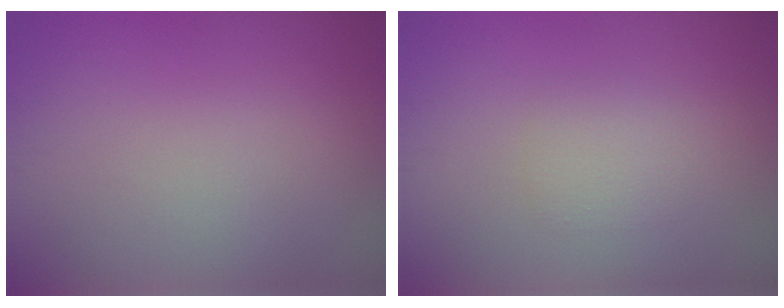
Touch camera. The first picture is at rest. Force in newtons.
{"total": 1.4, "press": 1.4, "slide": 0.1}